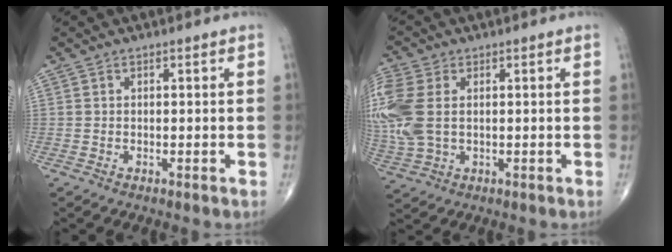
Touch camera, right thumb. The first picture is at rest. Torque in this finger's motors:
{"motor_torque": [0.23, 0.27, 0.83, 0.42, 0.11]}